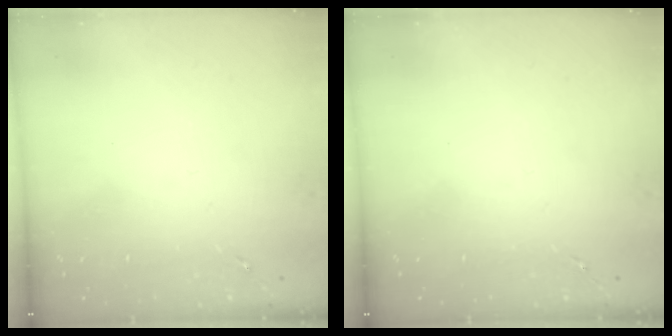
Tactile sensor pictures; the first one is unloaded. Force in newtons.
{"total": 0.0}